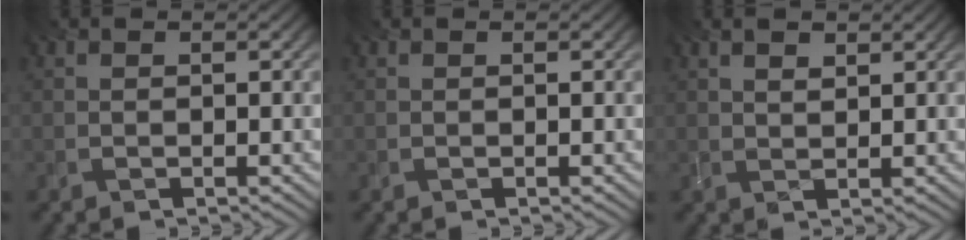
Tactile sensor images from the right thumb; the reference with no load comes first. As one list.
[{"total": 0.0}, {"total": 2.1, "force": [1.3, 0.9, 1.4], "torque": [-0.027, -0.002, 0.028]}]